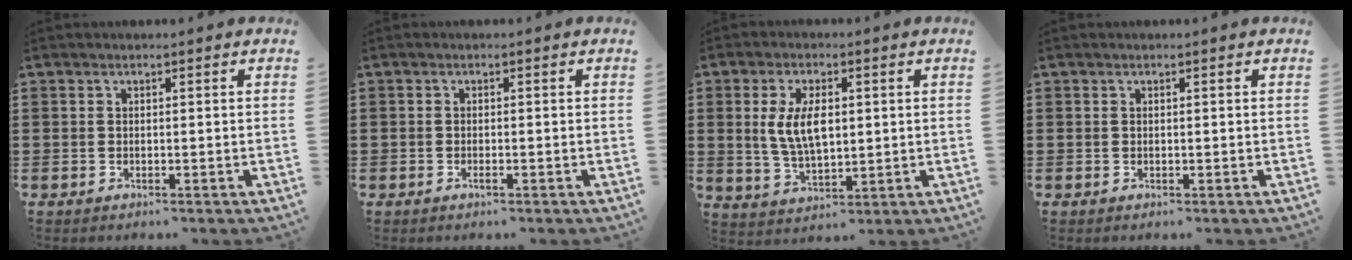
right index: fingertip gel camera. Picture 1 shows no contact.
{"total": 0.7, "force": [-0.5, 0.1, 0.5], "torque": [-0.011, -0.004, -0.008]}
{"total": 7.2, "force": [1.0, 3.5, 6.2], "torque": [-0.123, 0.005, 0.012]}
{"total": 0.0}